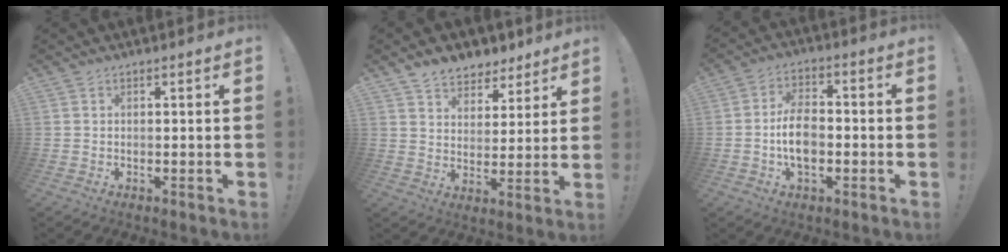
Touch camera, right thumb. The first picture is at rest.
{"total": 8.1, "force": [6.4, 4.6, 1.6], "torque": [-0.034, -0.047, 0.124]}
{"total": 9.8, "force": [-2.2, 6.0, 7.4], "torque": [-0.133, 0.009, -0.039]}